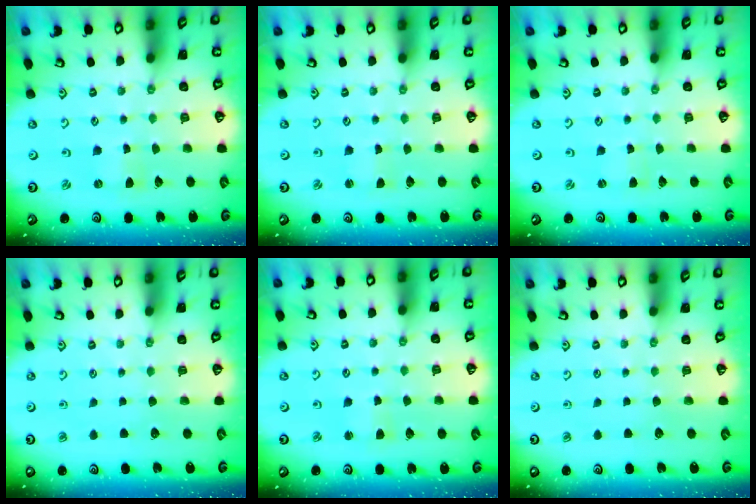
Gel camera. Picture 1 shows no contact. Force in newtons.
{"total": 0.5, "press": 0.5, "slide": 0.1}
{"total": 0.5, "press": 0.5, "slide": 0.1}
{"total": 0.0}
{"total": 2.9, "press": 2.9, "slide": 0.4}
{"total": 0.0}